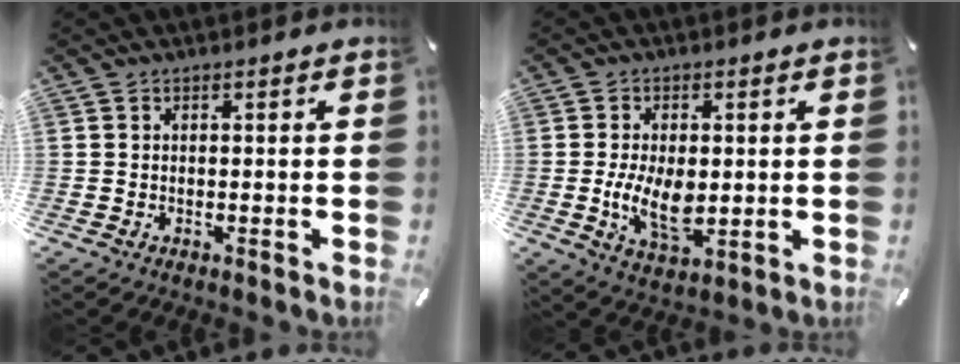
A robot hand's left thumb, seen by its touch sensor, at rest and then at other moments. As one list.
[{"total": 9.5, "force": [-0.5, 5.4, 7.8], "torque": [-0.158, -0.010, -0.010]}]